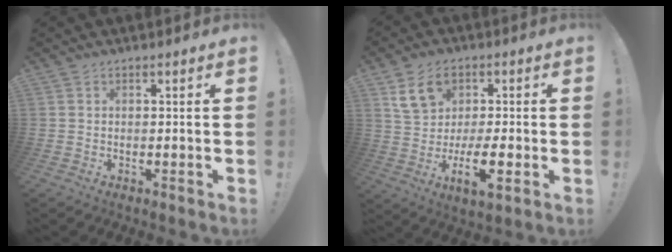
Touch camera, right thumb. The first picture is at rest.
{"total": 11.5, "force": [0.5, 7.2, 8.9], "torque": [-0.149, 0.005, 0.012]}